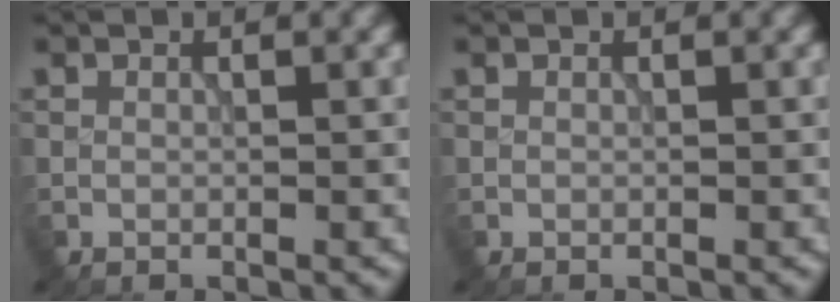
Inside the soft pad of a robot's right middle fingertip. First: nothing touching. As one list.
[{"total": 0.0}]